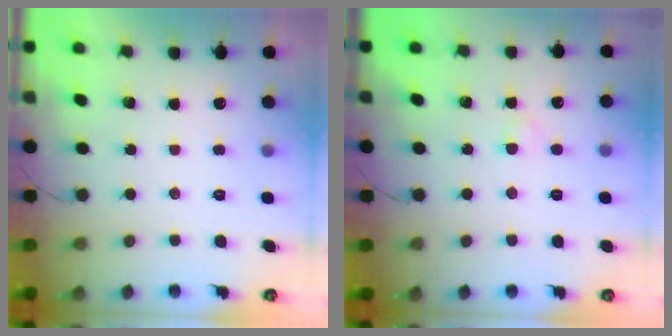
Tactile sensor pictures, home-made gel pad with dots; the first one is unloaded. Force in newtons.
{"total": 2.2, "press": 2.1, "slide": 0.8}